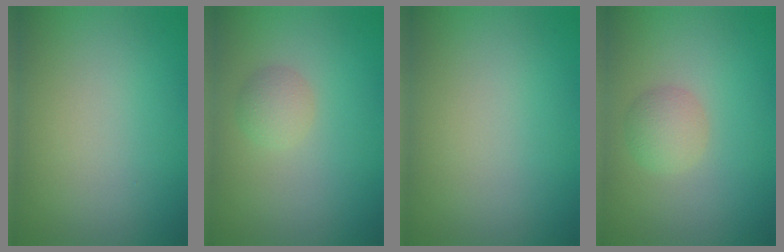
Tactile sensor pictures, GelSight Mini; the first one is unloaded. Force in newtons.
{"total": 1.7, "press": 1.7, "slide": 0.0}
{"total": 0.0}
{"total": 2.1, "press": 2.1, "slide": 0.0}